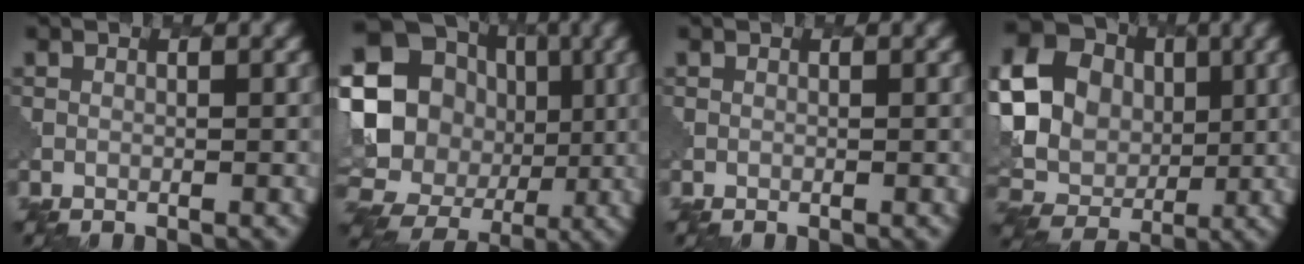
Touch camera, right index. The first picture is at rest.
{"total": 21.2, "force": [-0.2, 19.9, 7.4], "torque": [-0.177, 0.006, -0.036]}
{"total": 0.0}
{"total": 20.4, "force": [4.8, 18.0, 8.5], "torque": [-0.203, 0.035, 0.050]}